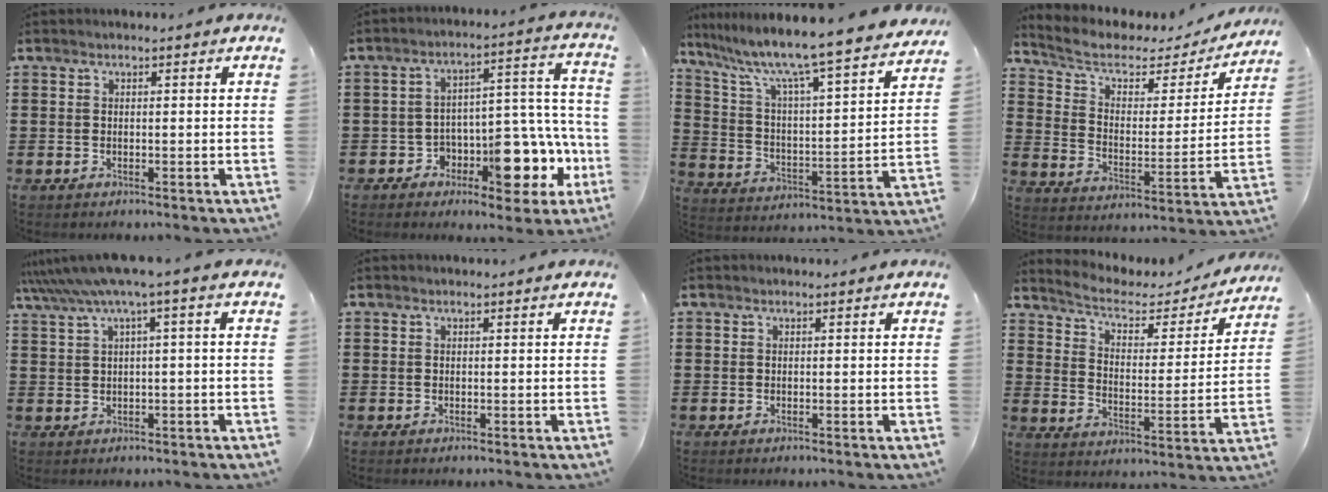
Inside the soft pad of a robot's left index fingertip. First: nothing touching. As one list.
[{"total": 10.5, "force": [-5.2, 5.6, 7.2], "torque": [-0.099, 0.007, -0.087]}, {"total": 8.4, "force": [7.3, -0.5, 4.1], "torque": [-0.112, -0.066, 0.114]}, {"total": 5.6, "force": [3.8, 2.9, 2.8], "torque": [-0.078, -0.020, 0.062]}, {"total": 5.1, "force": [1.6, -0.2, 4.8], "torque": [-0.094, -0.012, 0.027]}, {"total": 0.0}, {"total": 0.0}, {"total": 4.1, "force": [3.2, 1.7, 1.9], "torque": [-0.058, -0.021, 0.046]}]